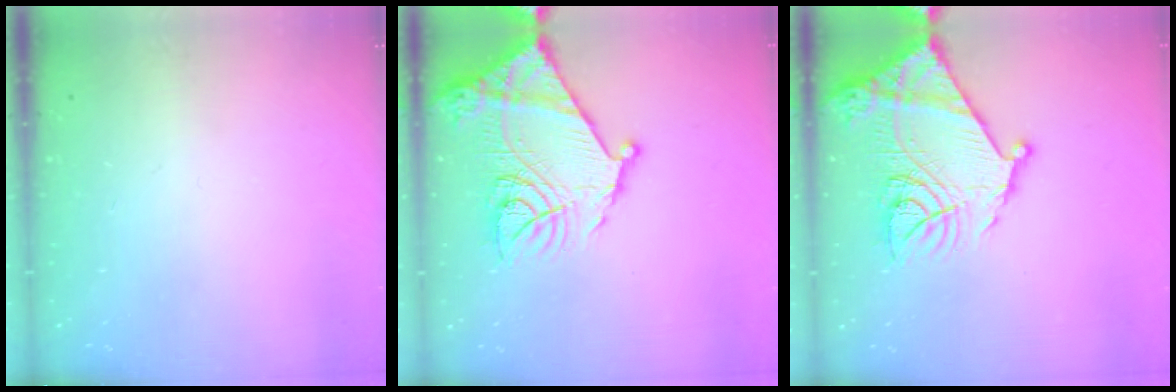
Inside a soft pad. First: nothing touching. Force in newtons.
{"total": 20.6, "press": 20.5, "slide": 1.8}
{"total": 20.6, "press": 20.5, "slide": 1.8}